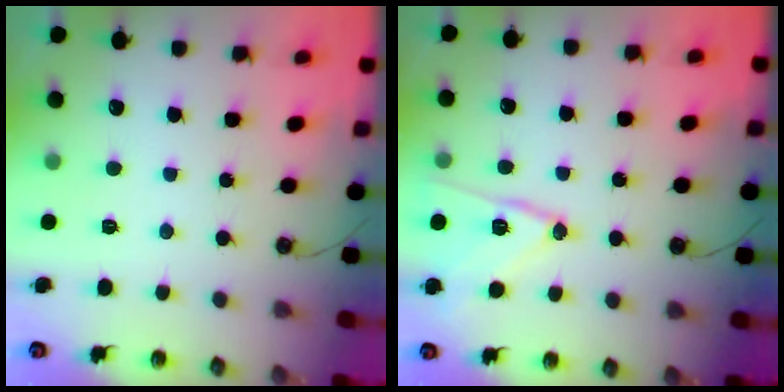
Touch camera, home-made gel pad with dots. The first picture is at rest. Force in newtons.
{"total": 13.3, "press": 13.3, "slide": 0.4}